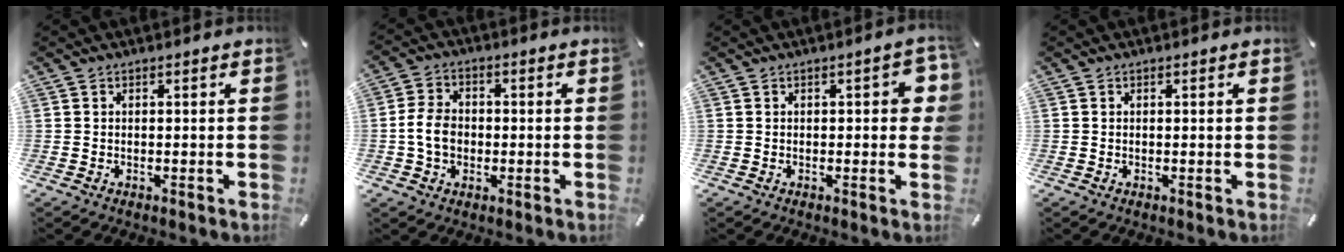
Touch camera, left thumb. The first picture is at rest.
{"total": 7.0, "force": [-1.1, 5.5, 4.1], "torque": [-0.095, 0.010, -0.020]}
{"total": 5.4, "force": [0.6, 2.3, 4.9], "torque": [-0.057, 0.002, 0.003]}
{"total": 0.0}